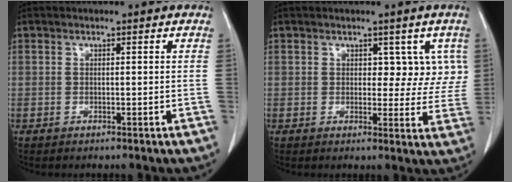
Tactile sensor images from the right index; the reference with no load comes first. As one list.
[{"total": 5.0, "force": [2.1, 3.2, 3.2], "torque": [-0.012, 0.005, 0.022]}]